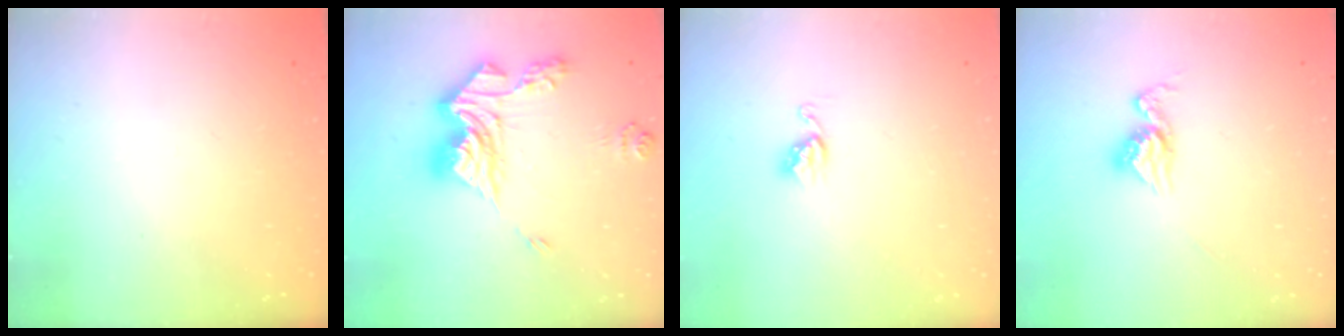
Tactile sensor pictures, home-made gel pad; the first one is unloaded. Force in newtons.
{"total": 17.0, "press": 16.9, "slide": 1.7}
{"total": 5.1, "press": 5.0, "slide": 0.5}
{"total": 11.1, "press": 11.0, "slide": 0.9}